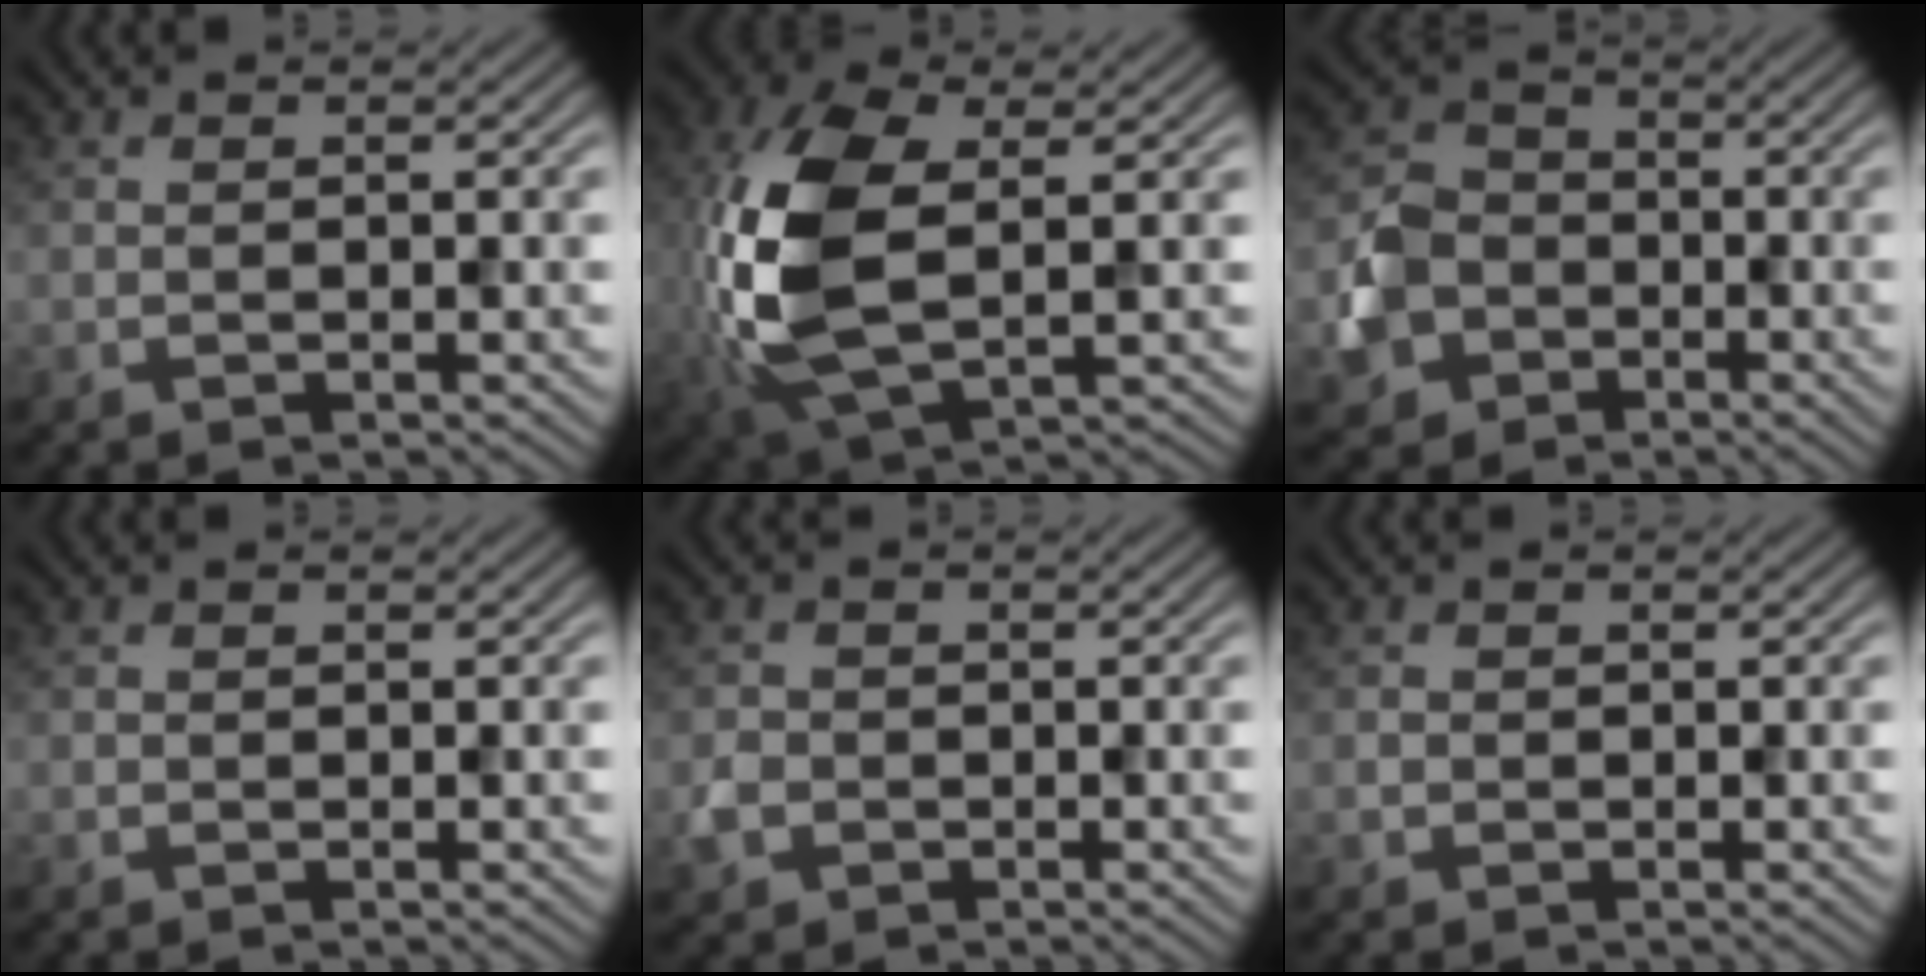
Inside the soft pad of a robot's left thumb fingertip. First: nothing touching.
{"total": 13.4, "force": [0.3, 7.0, 11.4], "torque": [-0.295, 0.001, 0.006]}
{"total": 6.5, "force": [-2.3, 5.4, 2.6], "torque": [-0.066, -0.004, -0.059]}
{"total": 0.0}
{"total": 2.0, "force": [-0.8, 1.7, 0.7], "torque": [-0.015, -0.003, -0.018]}
{"total": 0.5, "force": [-0.1, 0.5, 0.1], "torque": [0.000, -0.003, -0.005]}